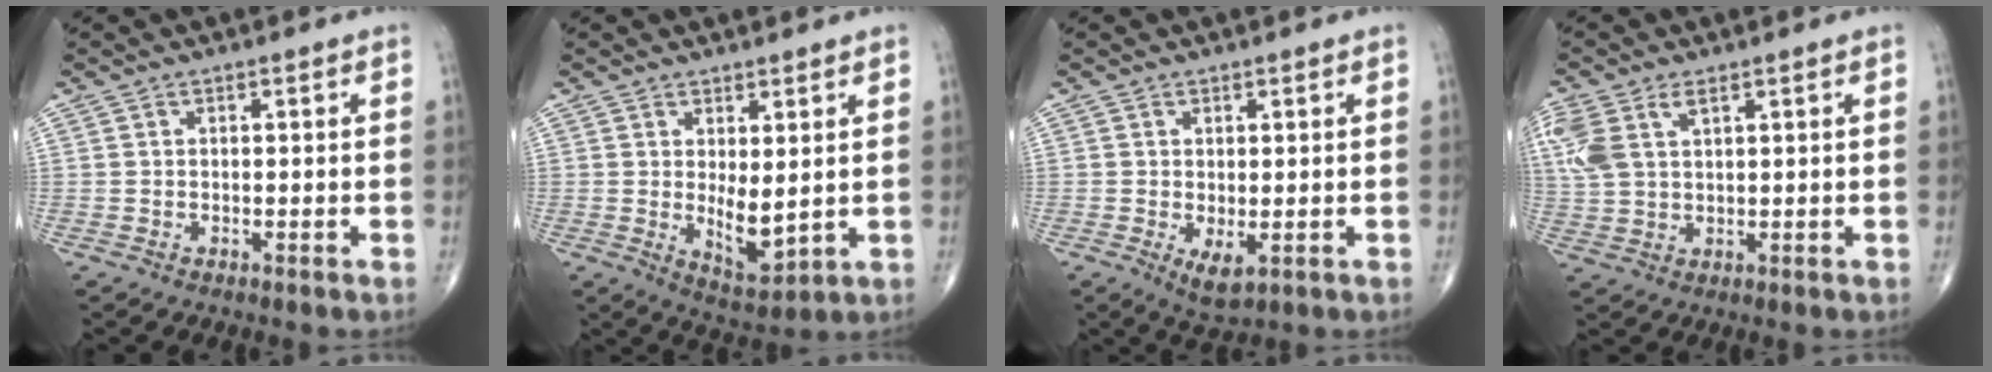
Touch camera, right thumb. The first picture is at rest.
{"total": 6.7, "force": [0.5, 2.9, 6.0], "torque": [-0.082, -0.022, 0.021]}
{"total": 3.9, "force": [-0.8, 1.7, 3.4], "torque": [-0.055, -0.012, -0.005]}
{"total": 8.7, "force": [3.6, 4.7, 6.4], "torque": [-0.166, 0.011, 0.078]}